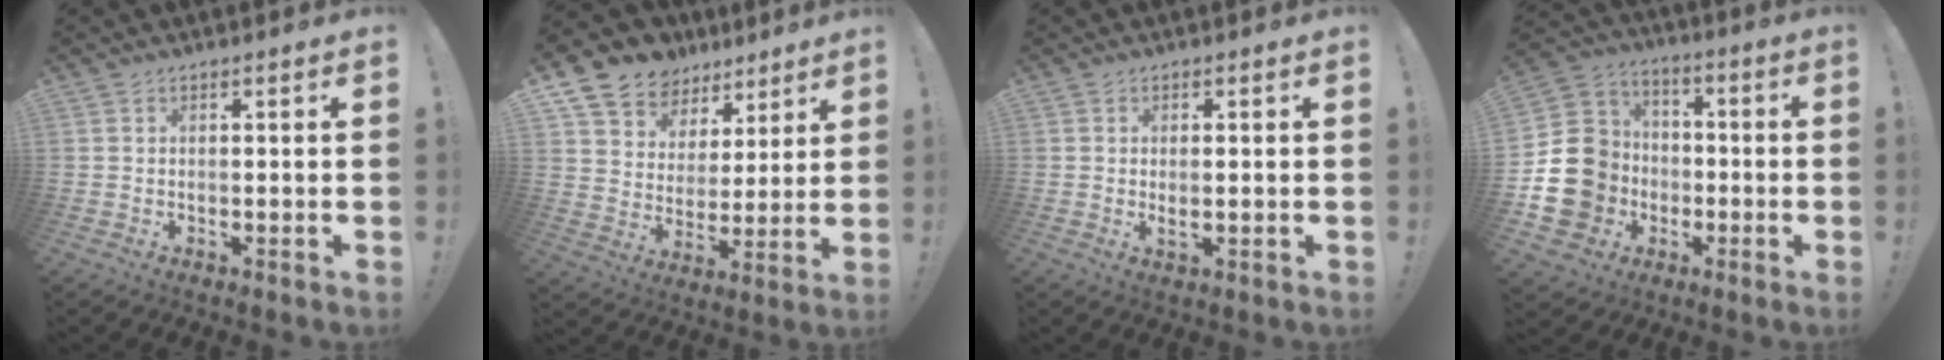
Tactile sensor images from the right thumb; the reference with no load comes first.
{"total": 10.3, "force": [7.4, 7.1, 1.5], "torque": [-0.039, -0.061, 0.145]}
{"total": 2.2, "force": [0.3, 0.5, 2.1], "torque": [-0.029, -0.006, 0.005]}
{"total": 19.1, "force": [-4.1, 16.9, 8.0], "torque": [-0.142, 0.033, -0.037]}